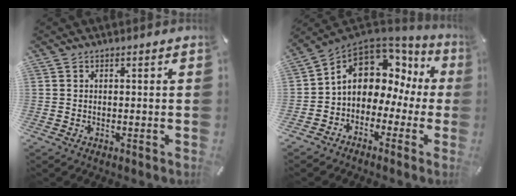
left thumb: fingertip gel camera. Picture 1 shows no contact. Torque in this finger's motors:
{"motor_torque": [1.68, 3.33, 1.32, -0.76, 0.49]}